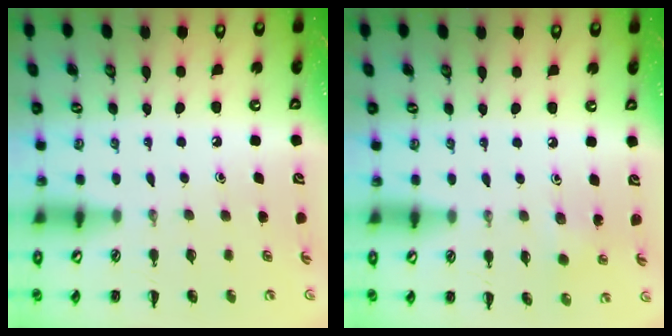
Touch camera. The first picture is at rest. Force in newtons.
{"total": 2.6, "press": 2.5, "slide": 0.7}